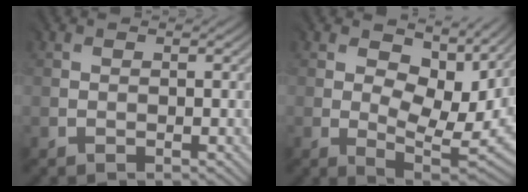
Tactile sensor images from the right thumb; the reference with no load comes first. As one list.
[{"total": 11.5, "force": [3.3, 6.7, 8.8], "torque": [-0.157, -0.015, 0.065]}]